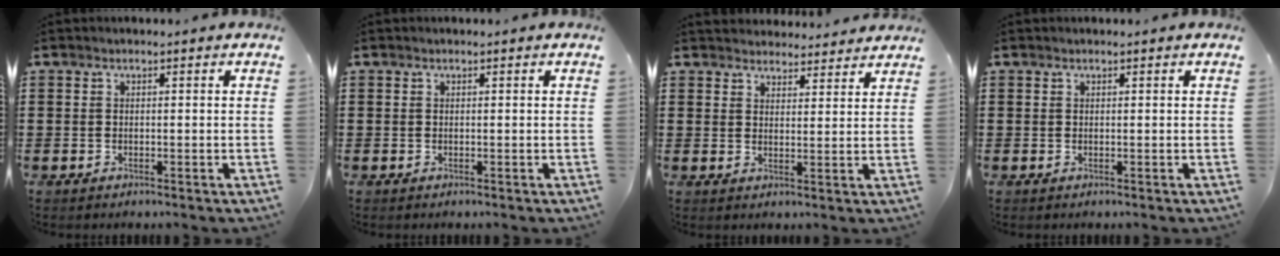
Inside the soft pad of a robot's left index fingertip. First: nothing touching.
{"total": 0.0}
{"total": 3.4, "force": [3.3, 0.5, -0.2], "torque": [-0.005, -0.010, 0.064]}
{"total": 0.0}